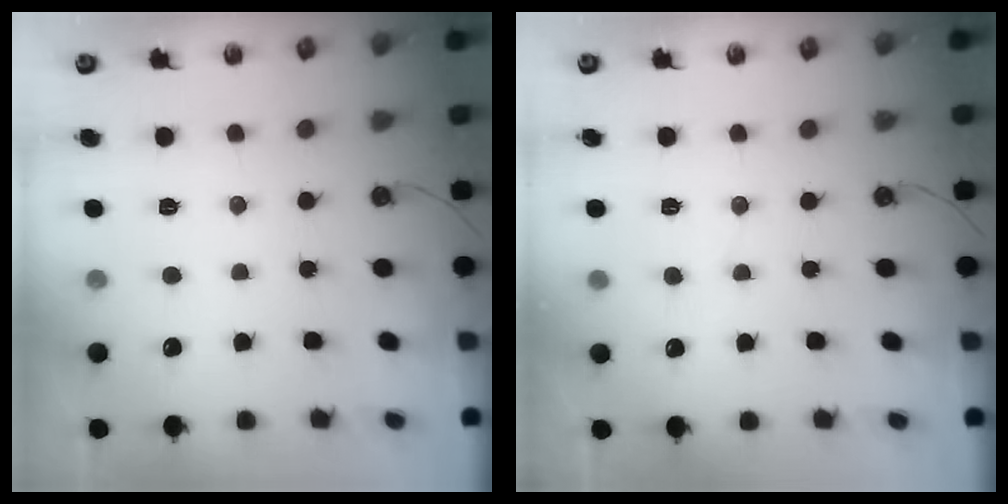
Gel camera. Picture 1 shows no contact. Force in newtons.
{"total": 2.3, "press": 2.3, "slide": 0.2}